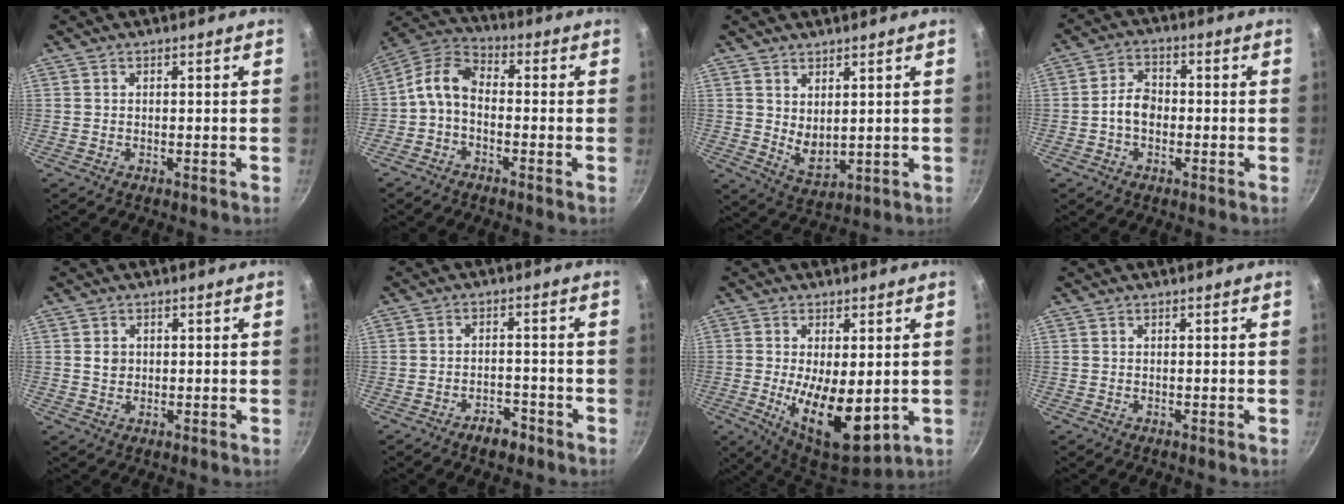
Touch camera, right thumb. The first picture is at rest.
{"total": 7.2, "force": [-1.8, 4.5, 5.3], "torque": [-0.111, 0.043, -0.050]}
{"total": 5.4, "force": [2.1, 3.0, 4.0], "torque": [-0.057, -0.029, 0.047]}
{"total": 5.1, "force": [-1.1, 3.7, 3.3], "torque": [-0.039, 0.022, -0.026]}
{"total": 2.3, "force": [0.4, 2.0, 1.1], "torque": [-0.009, 0.002, 0.007]}
{"total": 4.3, "force": [-3.1, 2.1, 2.1], "torque": [-0.021, 0.029, -0.044]}
{"total": 14.7, "force": [-1.7, 6.7, 12.9], "torque": [-0.193, -0.016, -0.012]}
{"total": 0.0}